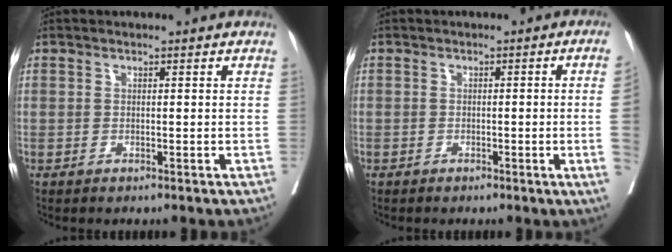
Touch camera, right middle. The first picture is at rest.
{"total": 4.3, "force": [-0.9, -1.5, 3.9], "torque": [-0.047, -0.007, -0.012]}